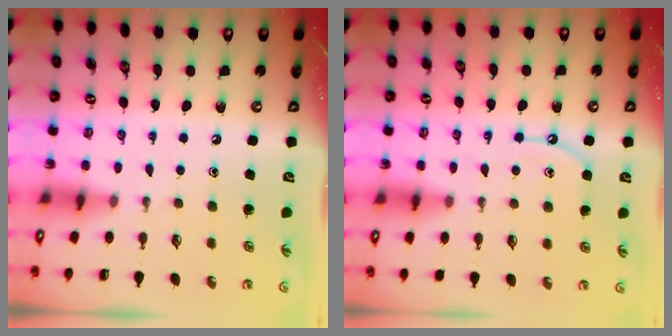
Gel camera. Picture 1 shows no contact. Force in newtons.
{"total": 6.6, "press": 6.6, "slide": 0.8}